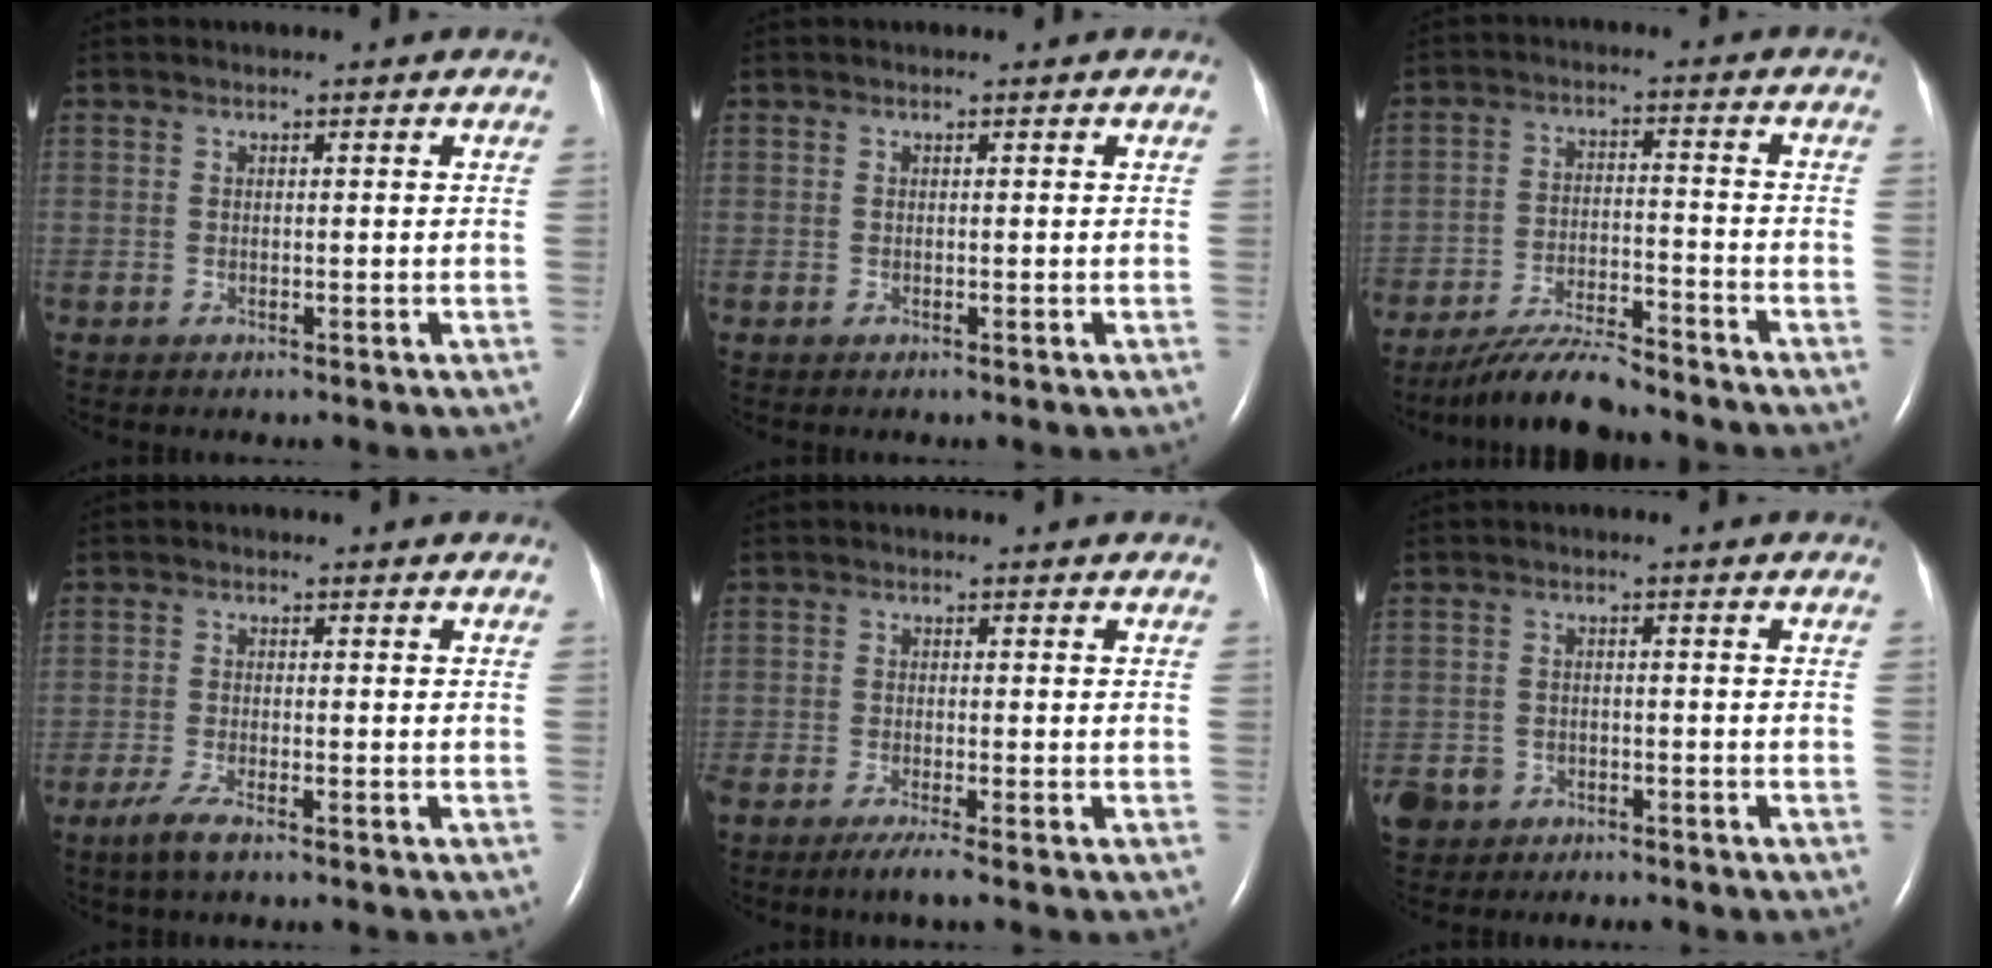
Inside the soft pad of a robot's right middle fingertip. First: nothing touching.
{"total": 0.0}
{"total": 8.8, "force": [-8.1, 1.0, 3.3], "torque": [-0.058, -0.015, -0.142]}
{"total": 3.2, "force": [-2.2, 0.3, 2.3], "torque": [-0.055, -0.008, -0.046]}
{"total": 2.8, "force": [-2.1, -0.4, 1.9], "torque": [-0.039, -0.007, -0.041]}
{"total": 5.5, "force": [-3.8, 3.8, 0.7], "torque": [-0.024, 0.005, -0.064]}